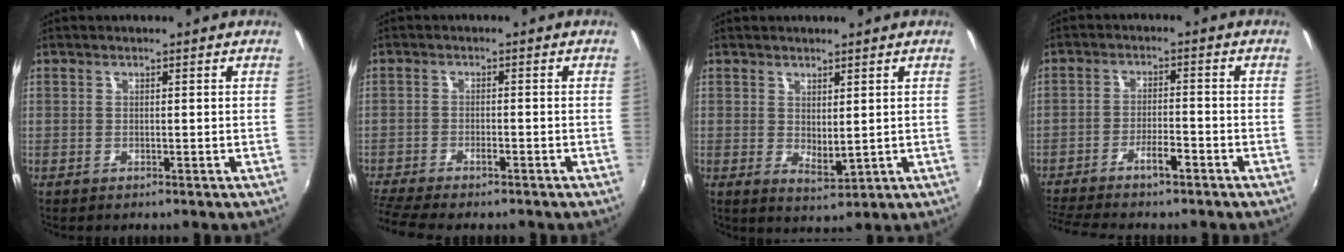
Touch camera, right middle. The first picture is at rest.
{"total": 7.1, "force": [-6.0, 1.0, 3.6], "torque": [-0.097, -0.024, -0.107]}
{"total": 1.7, "force": [0.8, 0.6, 1.4], "torque": [-0.021, -0.003, 0.015]}
{"total": 7.2, "force": [-5.8, 0.6, 4.2], "torque": [-0.092, 0.000, -0.100]}